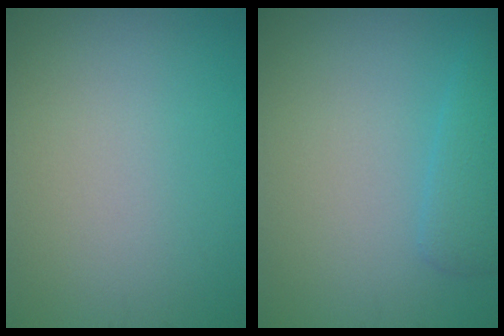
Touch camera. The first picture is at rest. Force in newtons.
{"total": 2.2, "press": 2.2, "slide": 0.0}